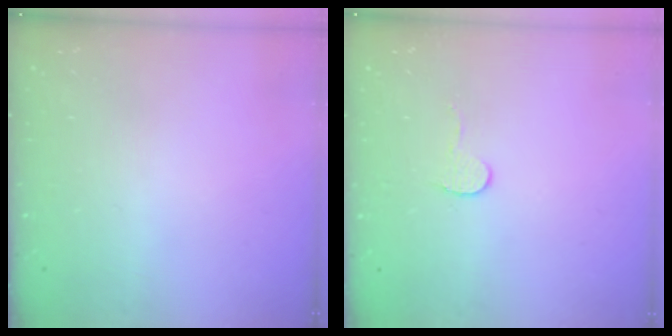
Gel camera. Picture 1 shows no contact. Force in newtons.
{"total": 5.5, "press": 5.5, "slide": 0.4}